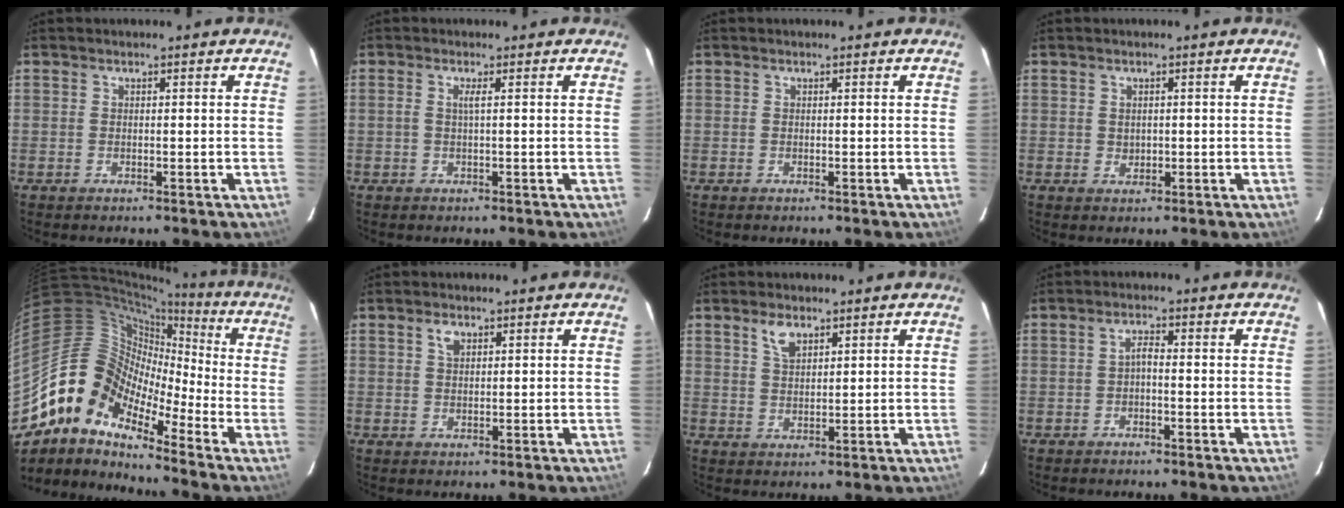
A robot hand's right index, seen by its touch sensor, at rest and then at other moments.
{"total": 1.2, "force": [0.1, -0.3, 1.1], "torque": [-0.019, 0.002, 0.001]}
{"total": 0.0}
{"total": 1.3, "force": [0.2, 1.2, 0.5], "torque": [-0.005, 0.002, 0.007]}
{"total": 13.3, "force": [-9.0, 7.0, 6.8], "torque": [-0.106, 0.016, -0.197]}
{"total": 1.9, "force": [1.1, 1.1, 1.1], "torque": [-0.021, 0.004, 0.020]}
{"total": 3.7, "force": [2.5, 1.7, 2.2], "torque": [-0.038, 0.004, 0.048]}
{"total": 1.4, "force": [-0.6, 0.4, 1.2], "torque": [-0.024, 0.006, -0.012]}